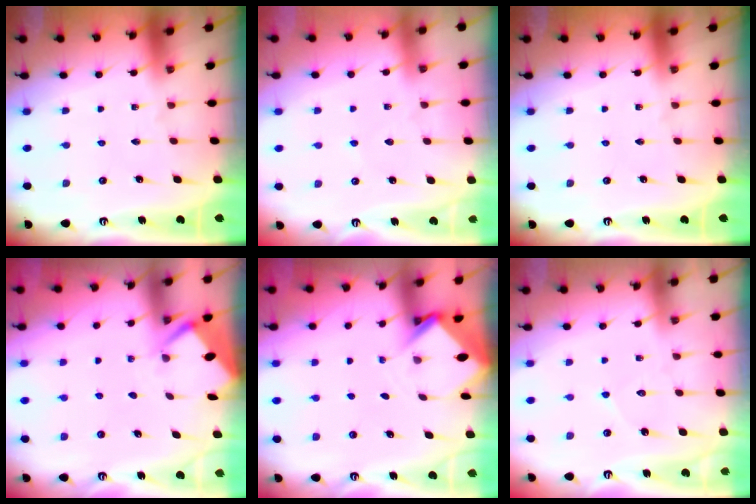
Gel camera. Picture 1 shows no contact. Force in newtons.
{"total": 2.4, "press": 2.4, "slide": 0.5}
{"total": 0.0}
{"total": 2.6, "press": 2.6, "slide": 0.3}
{"total": 2.9, "press": 2.9, "slide": 0.2}
{"total": 4.4, "press": 4.4, "slide": 0.3}